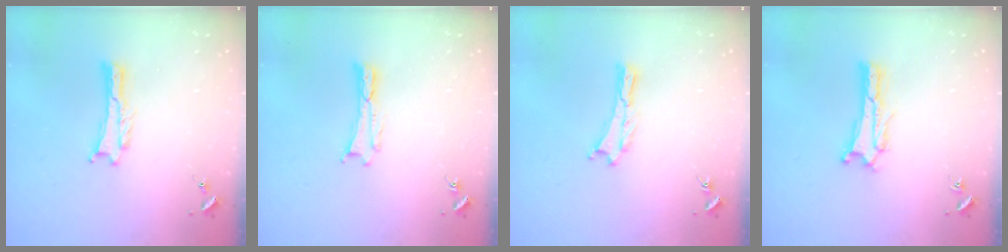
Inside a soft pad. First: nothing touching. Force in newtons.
{"total": 0.0}
{"total": 0.0}
{"total": 0.6, "press": 0.5, "slide": 0.2}